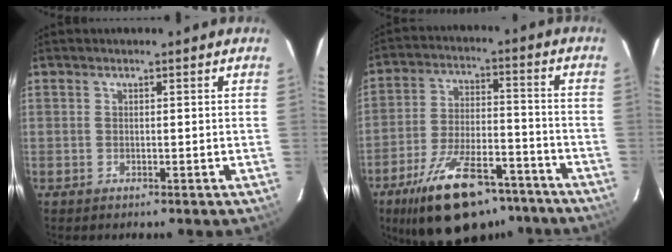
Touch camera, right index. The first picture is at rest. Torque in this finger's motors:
{"motor_torque": [1.22, -0.92, 0.80, 0.19]}